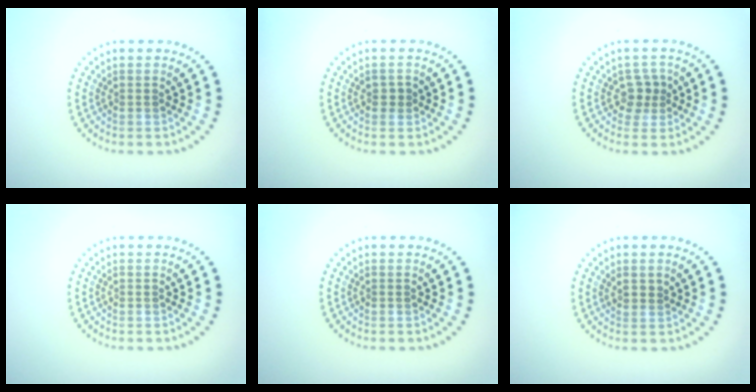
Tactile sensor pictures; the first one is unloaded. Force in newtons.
{"total": 1.1, "press": 1.1, "slide": 0.2}
{"total": 1.9, "press": 1.6, "slide": 1.0}
{"total": 0.0}
{"total": 0.0}
{"total": 0.6, "press": 0.4, "slide": 0.3}